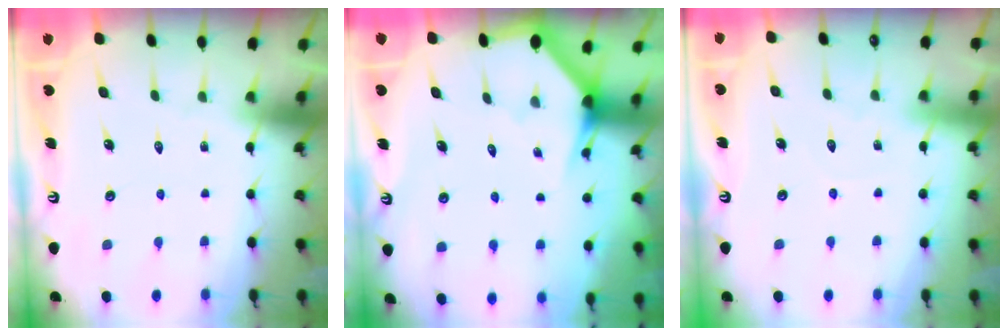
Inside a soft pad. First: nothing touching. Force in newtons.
{"total": 3.5, "press": 3.5, "slide": 0.1}
{"total": 3.2, "press": 3.2, "slide": 0.2}